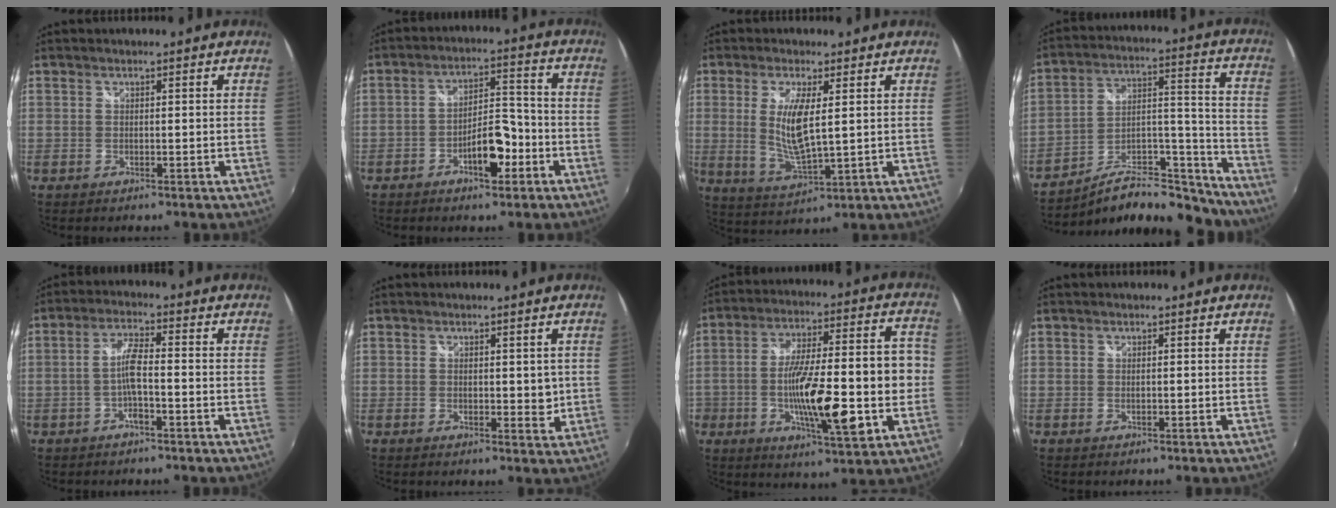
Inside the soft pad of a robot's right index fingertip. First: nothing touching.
{"total": 7.8, "force": [-4.0, 3.1, 5.9], "torque": [-0.100, 0.012, -0.054]}
{"total": 8.5, "force": [1.3, 2.0, 8.1], "torque": [-0.164, -0.014, 0.029]}
{"total": 18.3, "force": [-15.2, 5.9, 8.2], "torque": [-0.116, 0.039, -0.223]}
{"total": 4.5, "force": [-1.7, 0.7, 4.1], "torque": [-0.081, 0.006, -0.031]}
{"total": 2.4, "force": [0.5, 1.6, 1.7], "torque": [-0.020, -0.002, 0.010]}
{"total": 20.0, "force": [-4.7, 5.3, 18.7], "torque": [-0.301, 0.001, -0.068]}
{"total": 0.0}